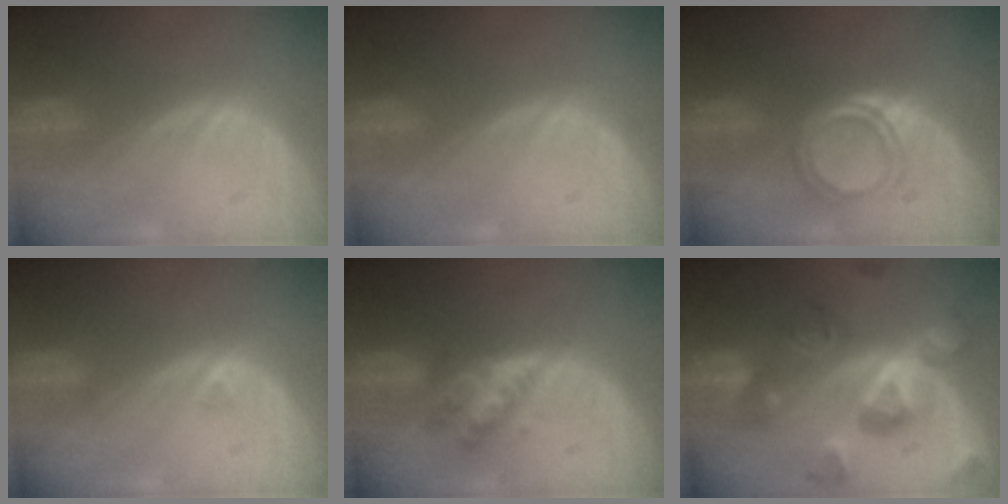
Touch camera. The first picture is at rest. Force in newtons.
{"total": 0.0}
{"total": 4.2, "press": 4.1, "slide": 0.5}
{"total": 0.5, "press": 0.5, "slide": 0.2}
{"total": 4.6, "press": 4.6, "slide": 0.3}
{"total": 11.2, "press": 11.2, "slide": 1.1}